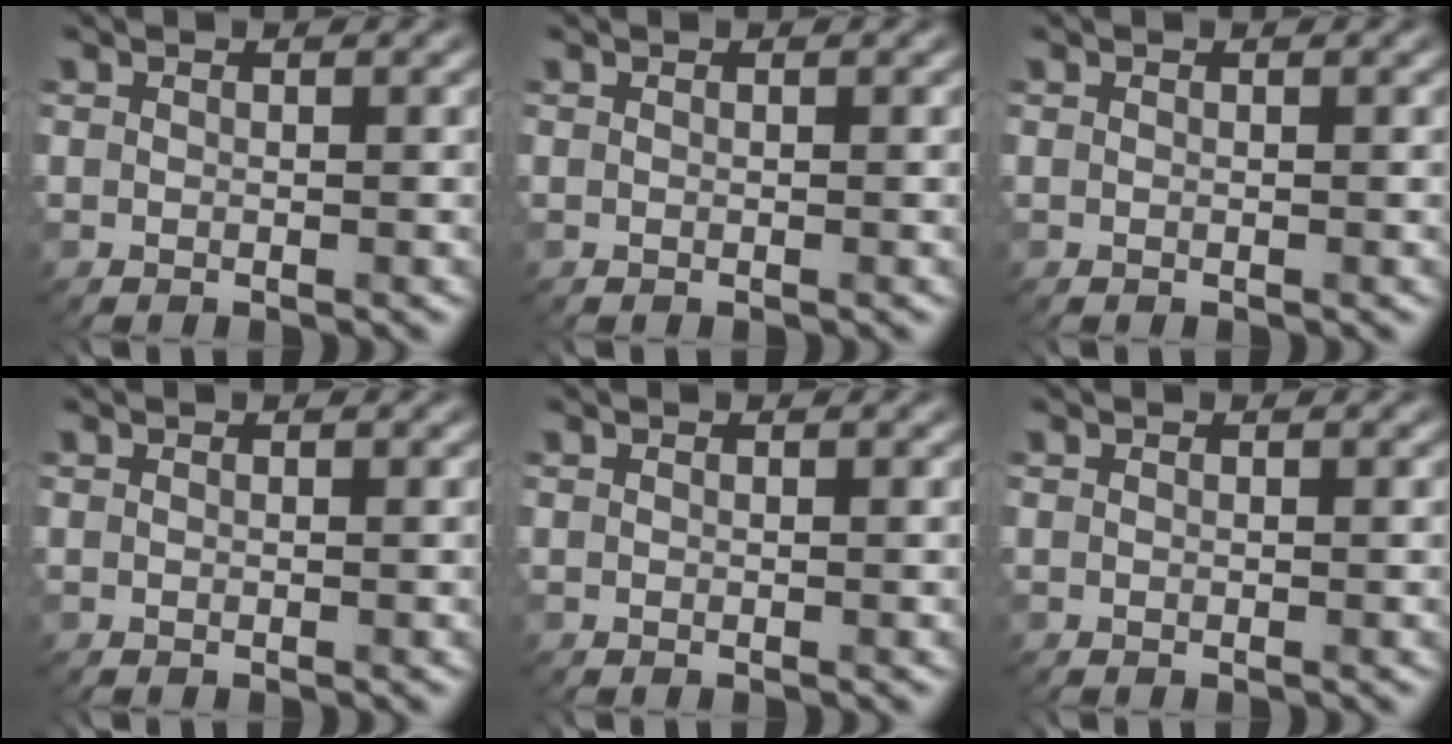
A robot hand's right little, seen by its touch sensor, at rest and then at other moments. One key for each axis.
{"total": 0.0}
{"total": 0.0}
{"total": 0.0}
{"total": 0.0}
{"total": 0.0}